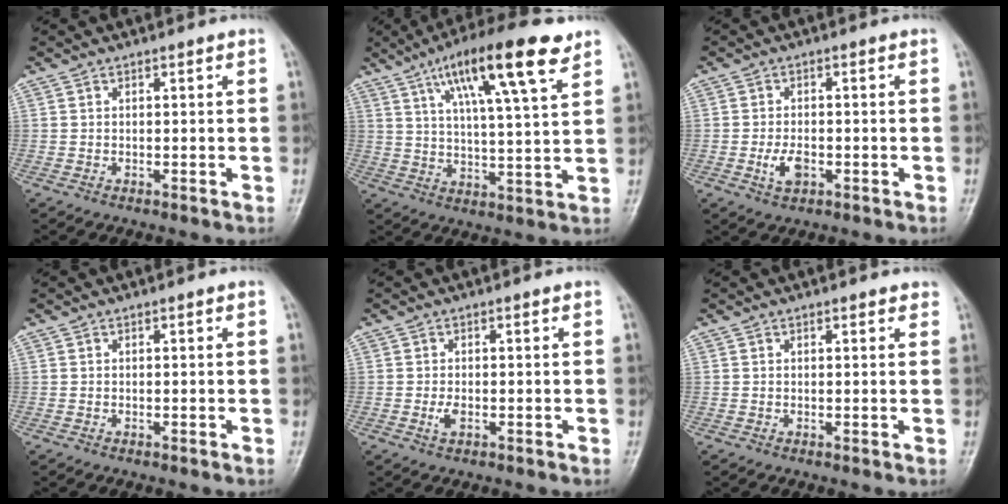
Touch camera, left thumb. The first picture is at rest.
{"total": 17.1, "force": [9.4, 3.5, 13.8], "torque": [-0.214, -0.023, 0.152]}
{"total": 3.7, "force": [-1.2, 2.1, 2.8], "torque": [-0.053, 0.002, -0.019]}
{"total": 0.0}
{"total": 1.9, "force": [-0.4, 1.0, 1.6], "torque": [-0.033, -0.002, -0.008]}
{"total": 1.2, "force": [1.0, 0.5, 0.6], "torque": [-0.001, -0.002, 0.008]}